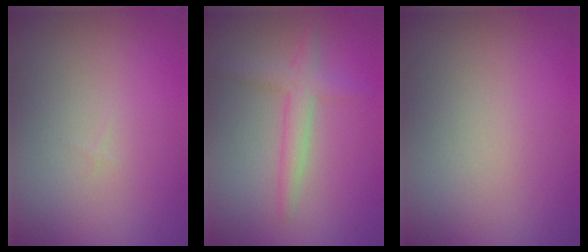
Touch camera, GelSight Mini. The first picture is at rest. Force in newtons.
{"total": 2.6, "press": 2.6, "slide": 0.1}
{"total": 0.0}